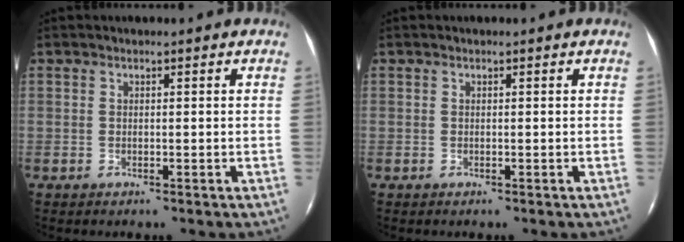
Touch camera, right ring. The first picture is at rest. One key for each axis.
{"total": 0.0}